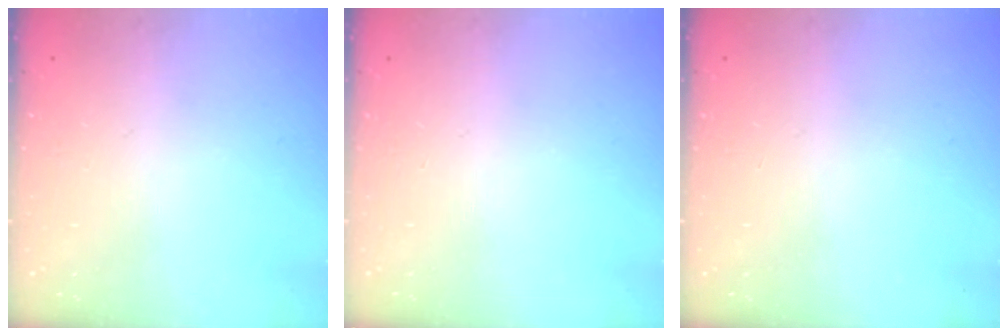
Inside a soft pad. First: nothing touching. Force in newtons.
{"total": 0.0}
{"total": 0.0}